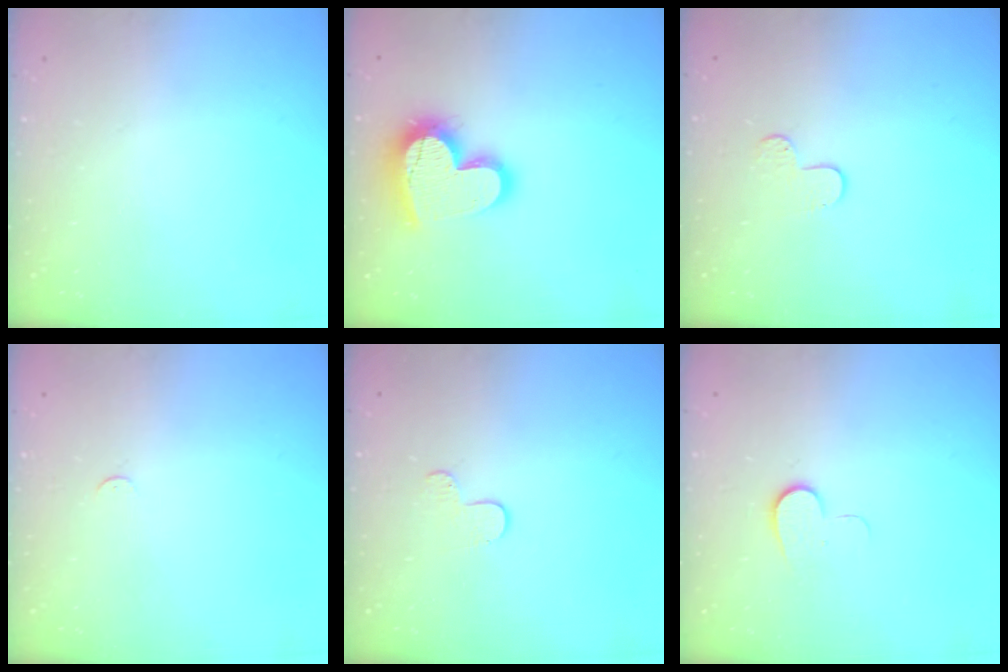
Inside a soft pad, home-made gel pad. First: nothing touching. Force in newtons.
{"total": 17.4, "press": 17.3, "slide": 1.3}
{"total": 3.8, "press": 3.8, "slide": 0.4}
{"total": 2.3, "press": 2.3, "slide": 0.3}
{"total": 3.9, "press": 3.9, "slide": 0.4}
{"total": 7.0, "press": 7.0, "slide": 0.6}